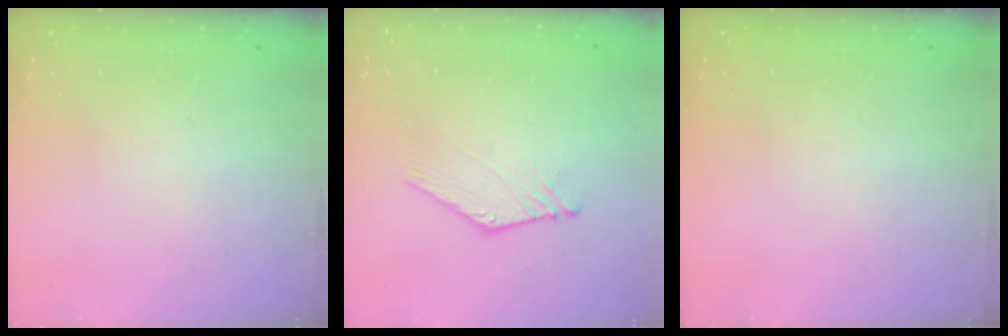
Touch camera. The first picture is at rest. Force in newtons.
{"total": 2.1, "press": 2.1, "slide": 0.1}
{"total": 0.0}